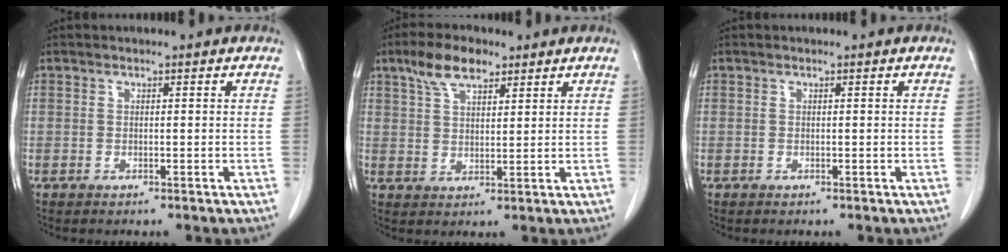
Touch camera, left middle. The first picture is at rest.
{"total": 6.5, "force": [4.4, 2.6, 4.0], "torque": [-0.081, 0.014, 0.083]}
{"total": 0.0}